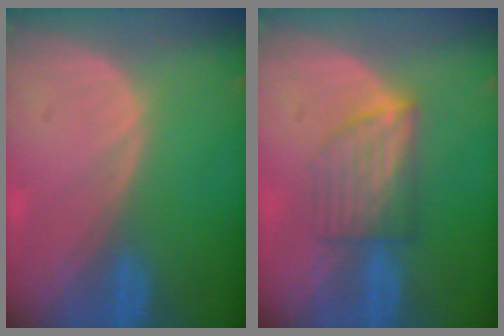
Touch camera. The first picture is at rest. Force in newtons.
{"total": 6.0, "press": 5.6, "slide": 2.2}